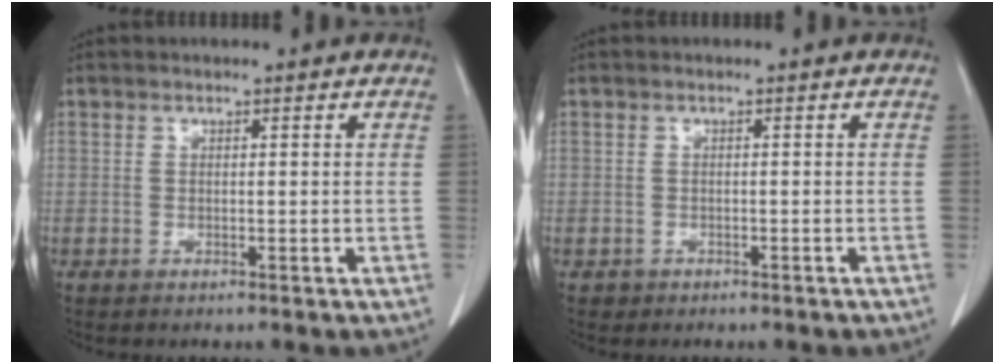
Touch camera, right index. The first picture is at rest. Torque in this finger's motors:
{"motor_torque": [-0.93, 0.64, -0.85, -0.14]}